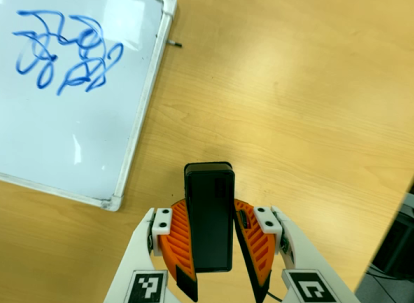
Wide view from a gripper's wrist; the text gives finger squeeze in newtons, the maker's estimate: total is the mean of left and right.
{"total": 7.4, "left": 7.4, "right": 7.3}